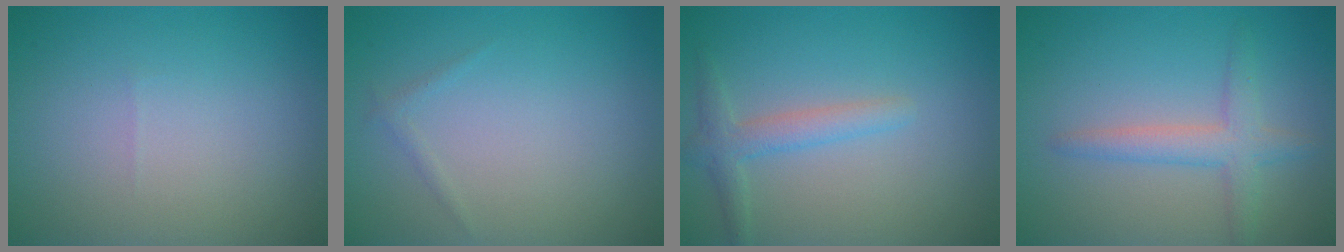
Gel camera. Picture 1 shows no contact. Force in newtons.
{"total": 0.6, "press": 0.6, "slide": 0.0}
{"total": 2.3, "press": 2.3, "slide": 0.1}
{"total": 2.9, "press": 2.9, "slide": 0.2}